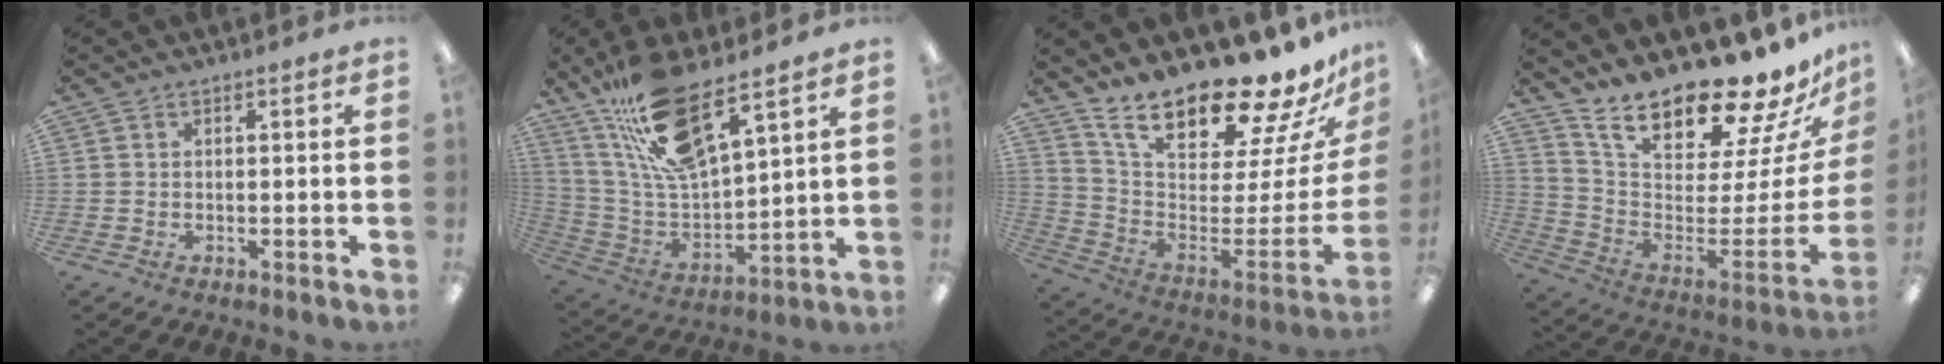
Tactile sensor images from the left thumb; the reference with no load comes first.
{"total": 18.6, "force": [13.5, 5.0, 11.7], "torque": [-0.236, -0.069, 0.235]}
{"total": 20.9, "force": [17.8, 5.1, 9.8], "torque": [-0.166, -0.145, 0.303]}
{"total": 20.1, "force": [17.7, 4.5, 8.5], "torque": [-0.146, -0.153, 0.300]}